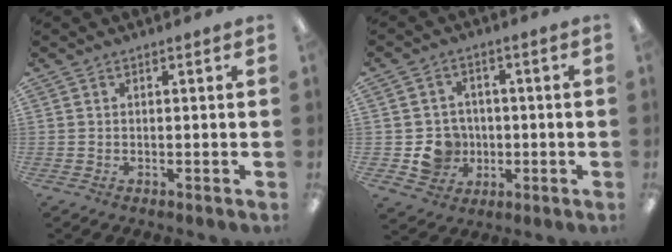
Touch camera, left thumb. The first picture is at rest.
{"total": 7.8, "force": [-1.4, 7.4, 2.1], "torque": [-0.046, 0.013, -0.015]}